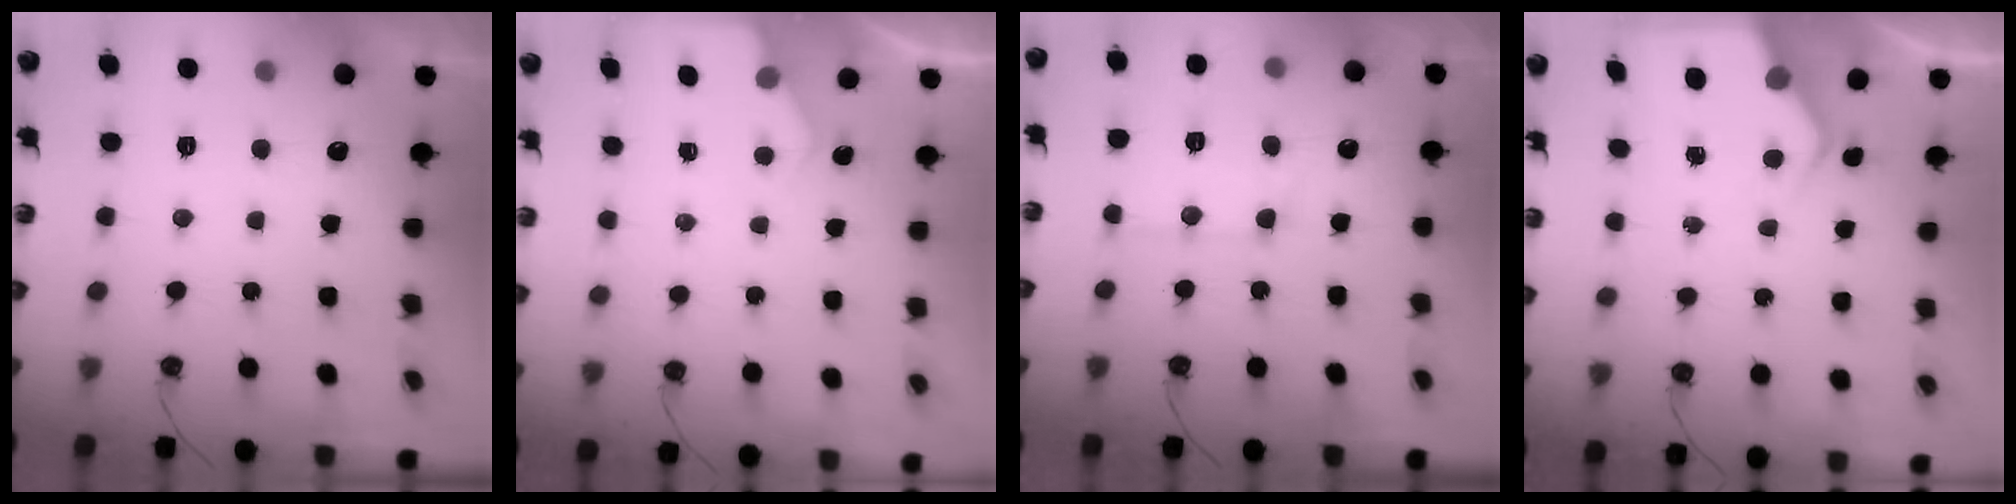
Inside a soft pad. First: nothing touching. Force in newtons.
{"total": 2.6, "press": 2.6, "slide": 0.4}
{"total": 10.9, "press": 10.9, "slide": 1.0}
{"total": 5.9, "press": 5.9, "slide": 0.5}